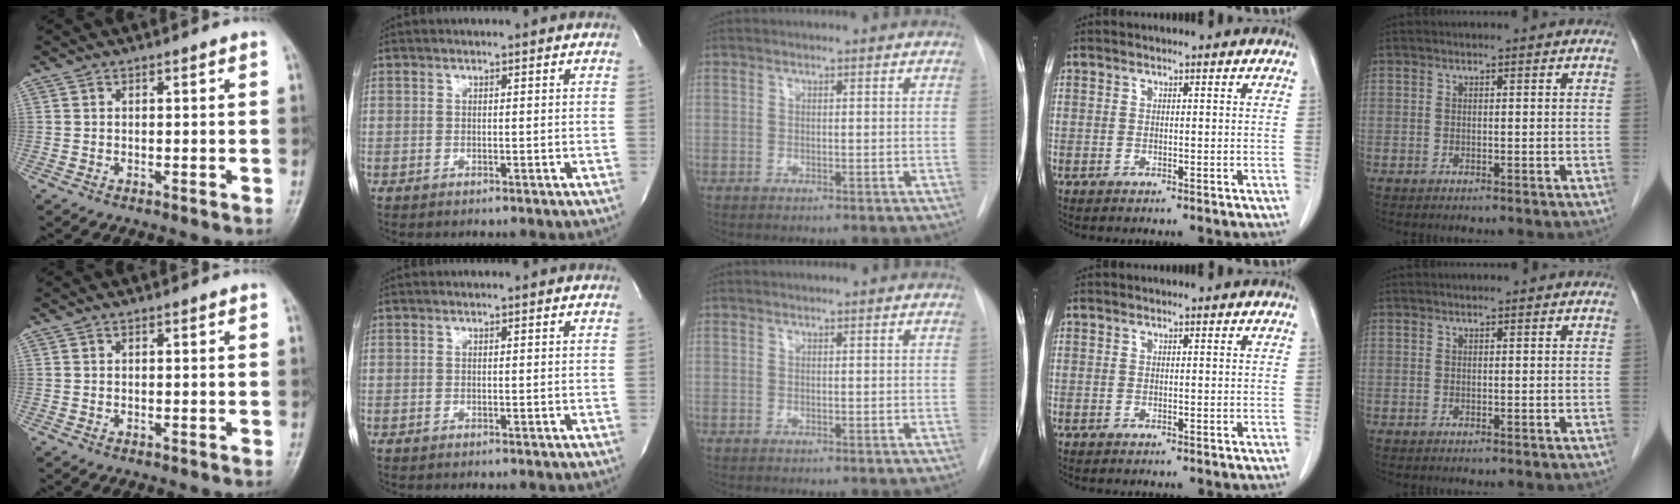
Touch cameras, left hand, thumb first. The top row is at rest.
{}